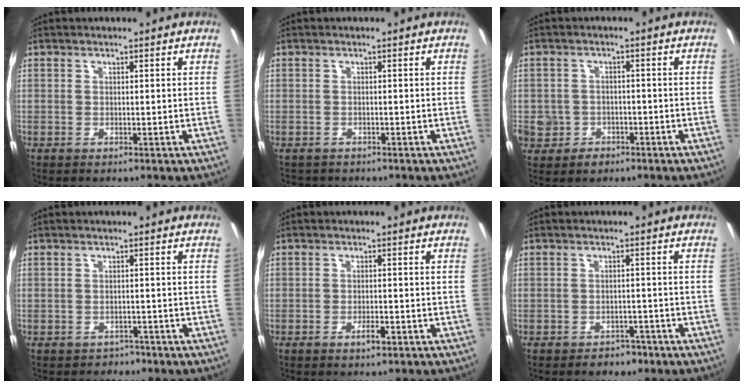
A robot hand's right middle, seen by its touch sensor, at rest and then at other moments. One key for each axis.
{"total": 1.6, "fx": -1.2, "fy": 1.0, "fz": 0.0, "tx": -0.006, "ty": 0.002, "tz": -0.017}
{"total": 8.3, "fx": -2.4, "fy": 7.6, "fz": 2.6, "tx": -0.099, "ty": 0.008, "tz": -0.029}
{"total": 2.7, "fx": -2.1, "fy": 1.8, "fz": 0.2, "tx": -0.010, "ty": -0.004, "tz": -0.028}
{"total": 2.2, "fx": -1.4, "fy": 0.6, "fz": 1.5, "tx": -0.030, "ty": -0.001, "tz": -0.023}
{"total": 4.3, "fx": -3.2, "fy": 2.6, "fz": 1.2, "tx": -0.031, "ty": -0.002, "tz": -0.038}